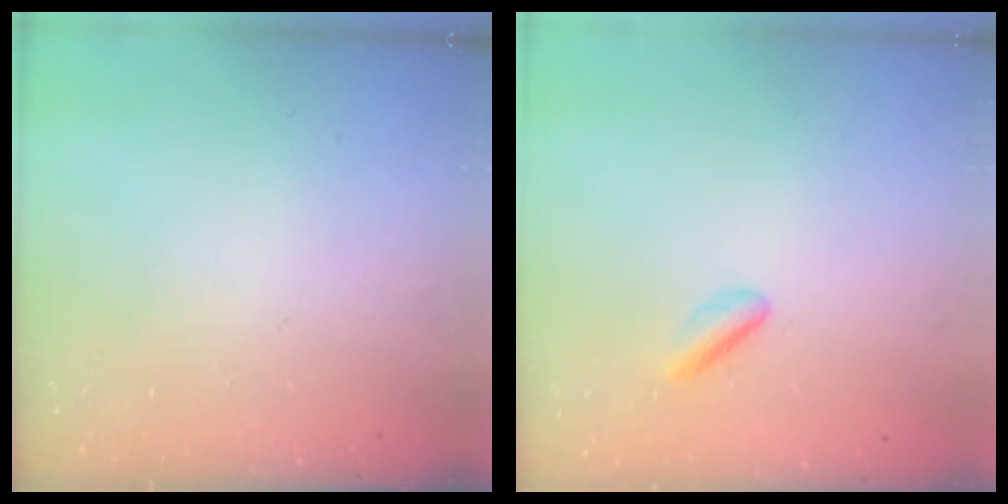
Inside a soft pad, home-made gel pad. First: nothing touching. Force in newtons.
{"total": 2.5, "press": 2.5, "slide": 0.5}